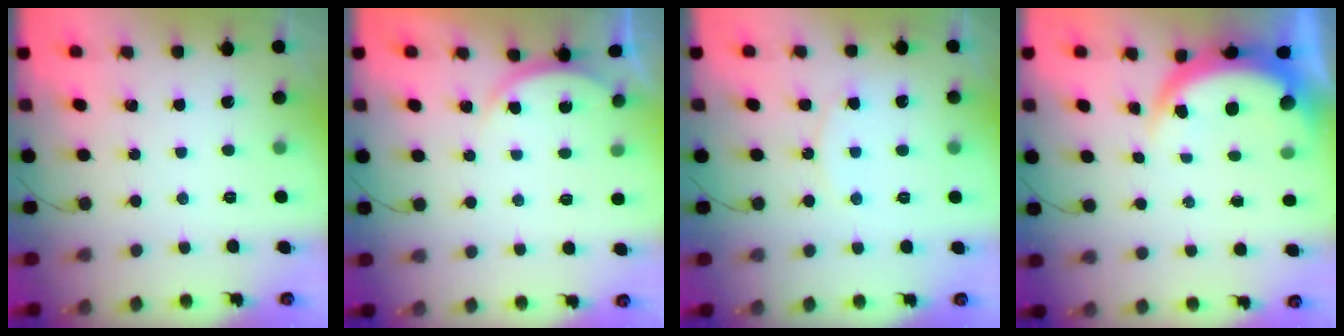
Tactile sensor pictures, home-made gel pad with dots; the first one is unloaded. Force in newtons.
{"total": 2.4, "press": 2.4, "slide": 0.3}
{"total": 8.1, "press": 8.1, "slide": 0.6}
{"total": 5.2, "press": 5.1, "slide": 0.8}